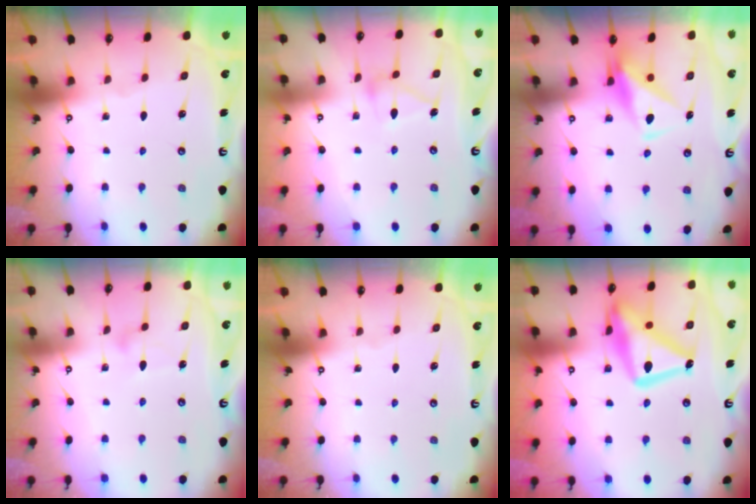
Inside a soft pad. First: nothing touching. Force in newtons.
{"total": 9.7, "press": 9.7, "slide": 0.6}
{"total": 7.3, "press": 7.2, "slide": 1.1}
{"total": 7.6, "press": 7.5, "slide": 0.5}
{"total": 0.0}
{"total": 18.6, "press": 18.5, "slide": 1.6}